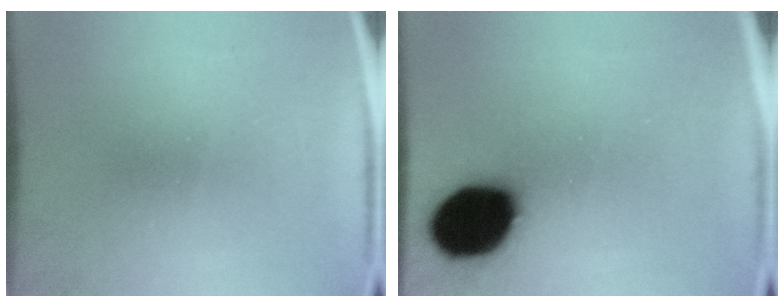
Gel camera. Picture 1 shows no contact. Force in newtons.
{"total": 19.1}